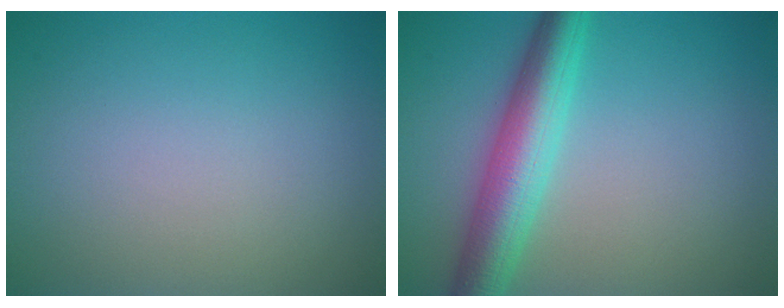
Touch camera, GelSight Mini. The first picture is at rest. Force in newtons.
{"total": 6.1, "press": 6.1, "slide": 0.1}